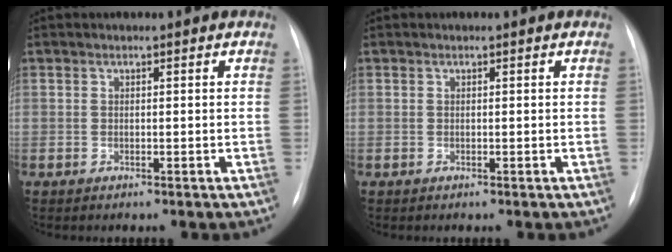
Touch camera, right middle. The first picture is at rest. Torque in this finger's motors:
{"motor_torque": [-0.11, -0.08, 0.00, 0.00]}